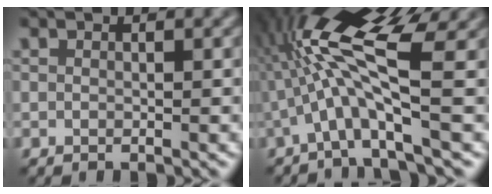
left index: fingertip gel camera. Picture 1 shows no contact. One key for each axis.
{"total": 9.3, "fx": 0.7, "fy": 2.2, "fz": 9.1, "tx": -0.173, "ty": 0.033, "tz": 0.004}